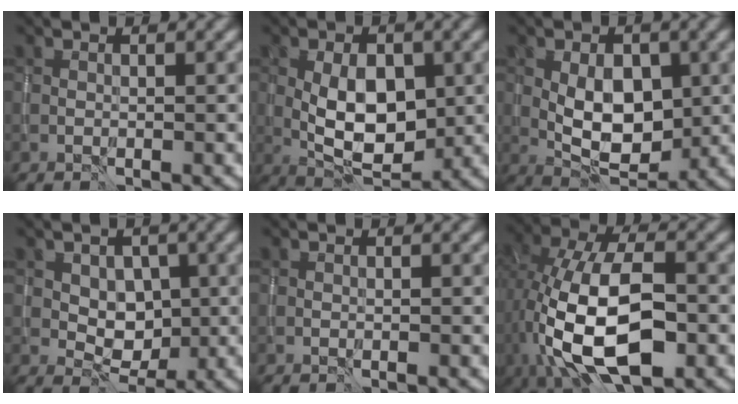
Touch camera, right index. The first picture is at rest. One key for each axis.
{"total": 7.0, "fx": -0.2, "fy": 4.1, "fz": 5.7, "tx": -0.108, "ty": -0.001, "tz": -0.002}
{"total": 6.2, "fx": 0.0, "fy": 3.8, "fz": 4.9, "tx": -0.085, "ty": -0.002, "tz": 0.000}
{"total": 3.4, "fx": 0.5, "fy": 2.7, "fz": 2.0, "tx": -0.024, "ty": -0.004, "tz": 0.007}
{"total": 0.0}
{"total": 13.8, "fx": -3.0, "fy": 7.1, "fz": 11.5, "tx": -0.228, "ty": -0.001, "tz": -0.054}